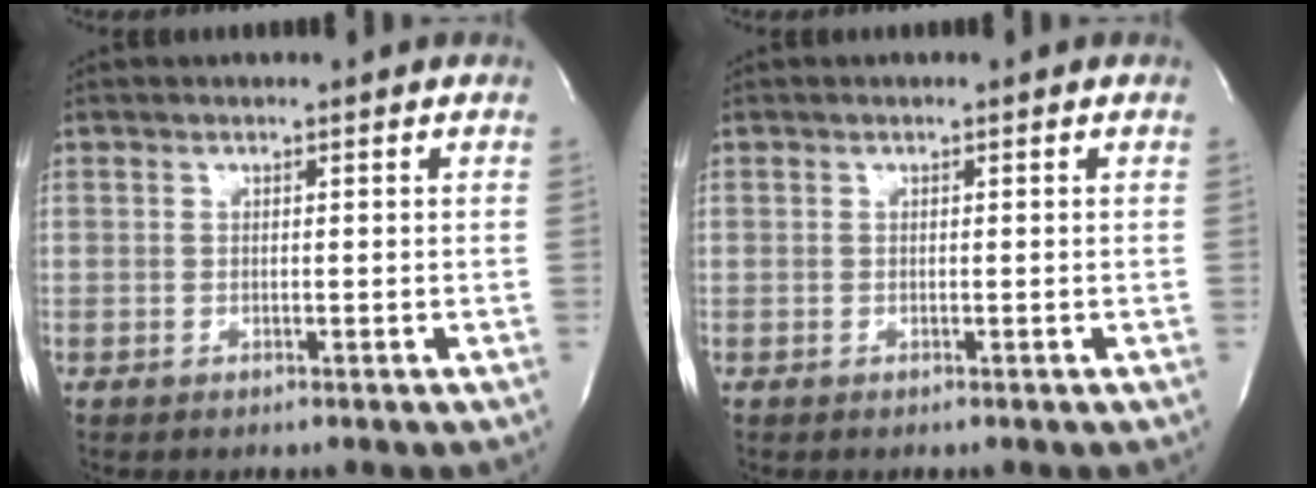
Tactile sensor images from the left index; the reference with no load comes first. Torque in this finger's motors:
{"motor_torque": [0.00, 0.00, -0.01, 0.00]}